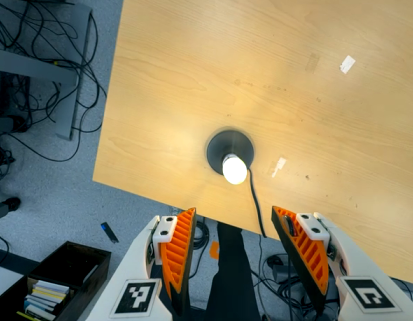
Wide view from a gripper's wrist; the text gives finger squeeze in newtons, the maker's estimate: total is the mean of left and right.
{"total": 0.0}